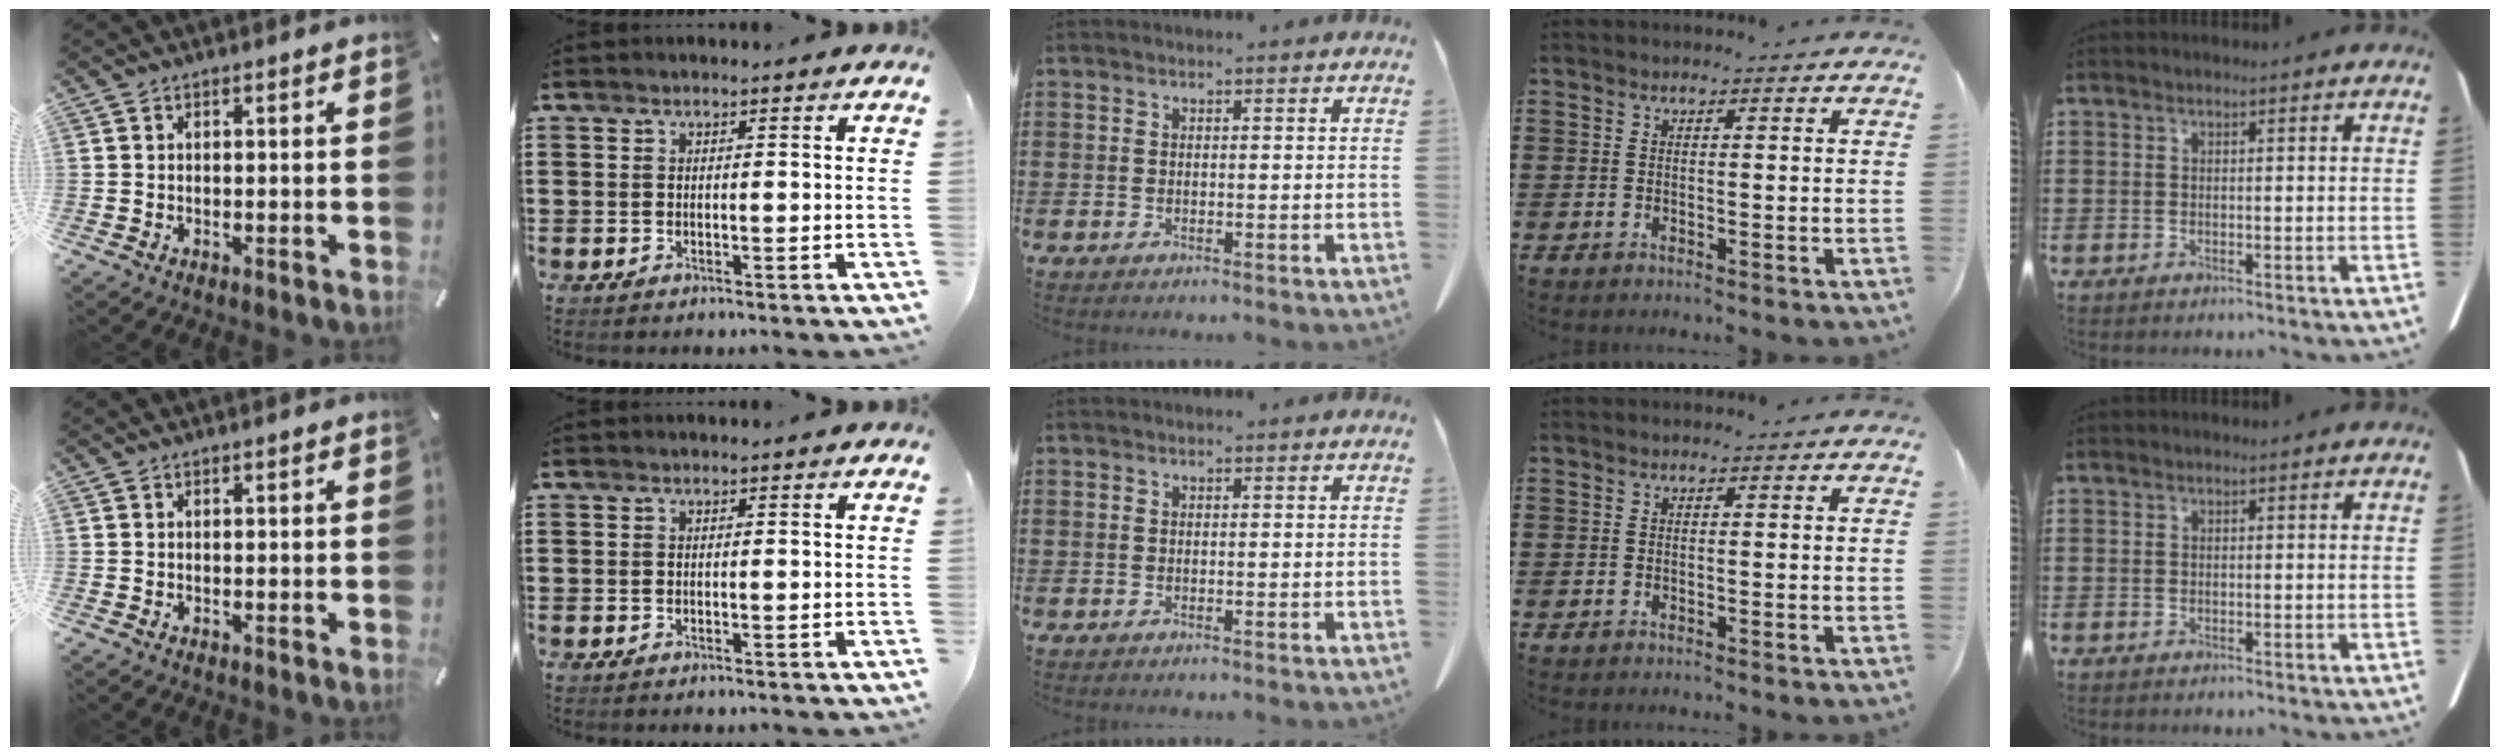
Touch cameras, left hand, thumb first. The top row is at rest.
{}